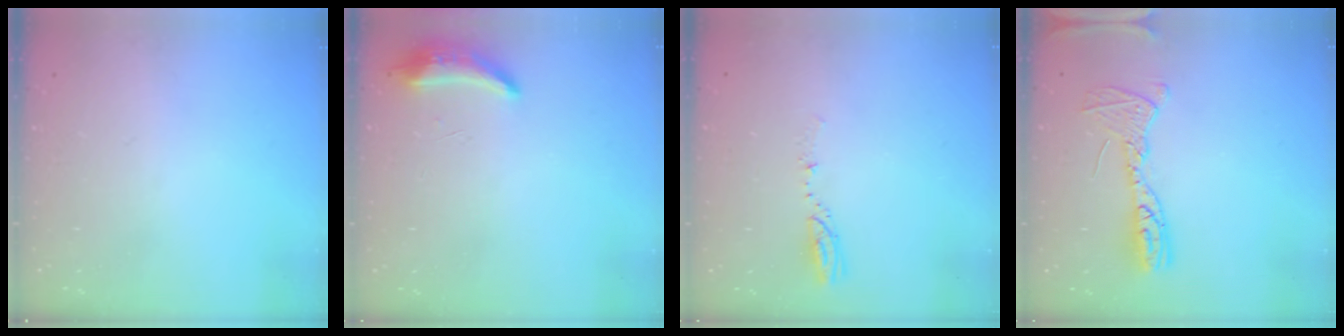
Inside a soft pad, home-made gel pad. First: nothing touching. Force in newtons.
{"total": 8.7, "press": 8.5, "slide": 2.0}
{"total": 3.9, "press": 3.9, "slide": 0.4}
{"total": 12.0, "press": 11.9, "slide": 1.1}